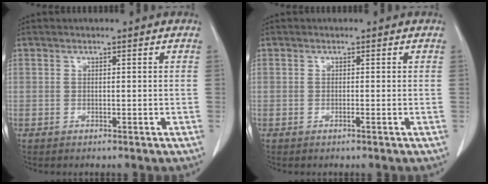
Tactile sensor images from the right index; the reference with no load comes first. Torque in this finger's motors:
{"motor_torque": [-0.10, 0.11, -0.07, 0.01]}